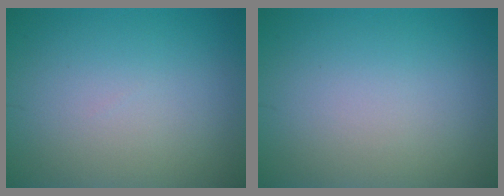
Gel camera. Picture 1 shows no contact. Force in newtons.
{"total": 0.0}